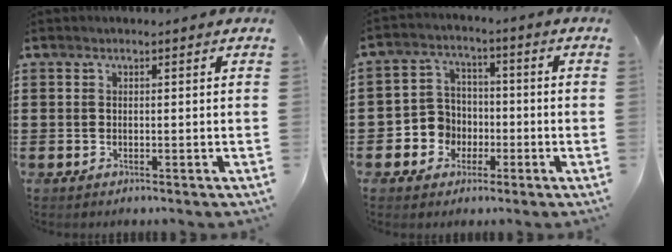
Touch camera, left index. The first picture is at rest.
{"total": 5.7, "force": [-1.7, 5.3, 1.4], "torque": [-0.056, 0.014, -0.035]}